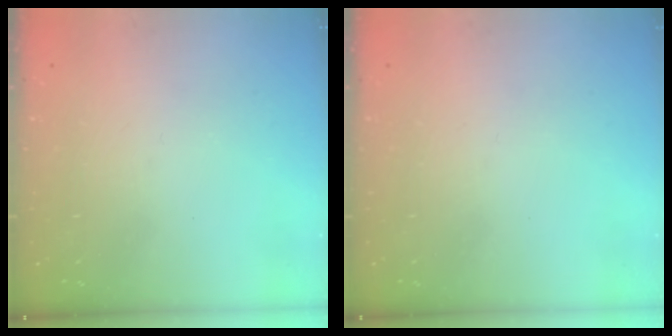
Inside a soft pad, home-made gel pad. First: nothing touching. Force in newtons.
{"total": 0.0}